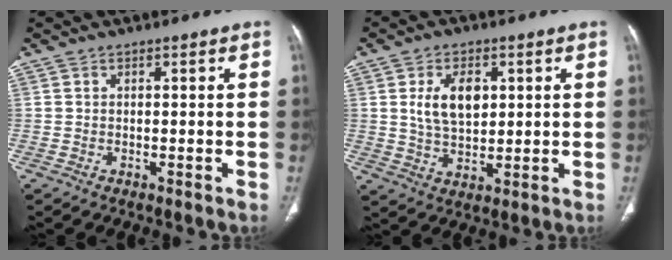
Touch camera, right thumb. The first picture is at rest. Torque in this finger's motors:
{"motor_torque": [-0.35, 1.32, 0.86, -0.15, 0.04]}